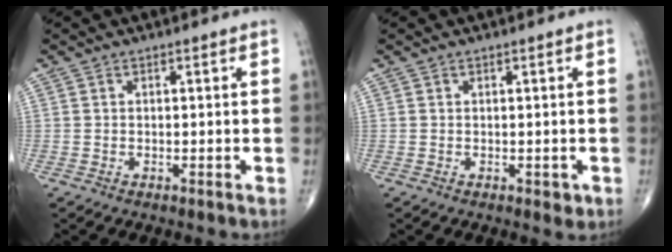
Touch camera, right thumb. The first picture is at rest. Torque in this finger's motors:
{"motor_torque": [0.35, 0.42, -0.25, -0.22, 0.04]}